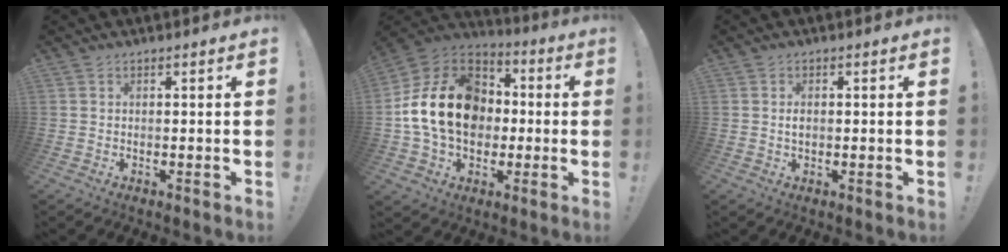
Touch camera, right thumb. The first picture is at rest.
{"total": 21.4, "force": [1.1, 15.9, 14.3], "torque": [-0.257, 0.025, 0.031]}
{"total": 1.8, "force": [0.0, 1.1, 1.4], "torque": [-0.023, 0.002, -0.002]}